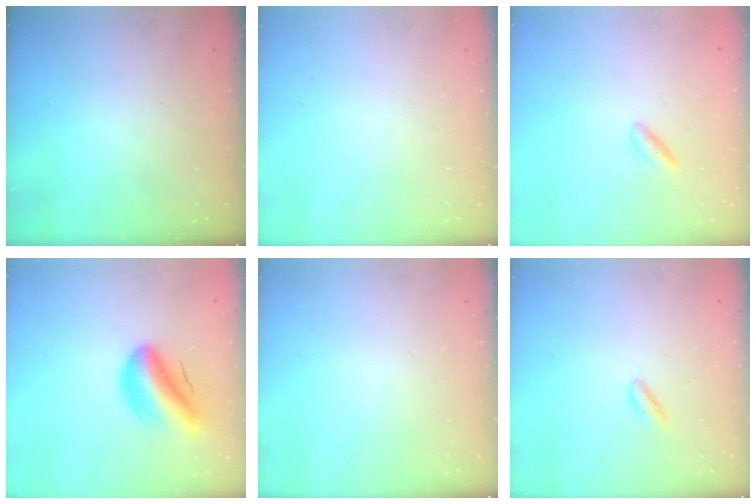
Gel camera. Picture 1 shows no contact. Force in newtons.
{"total": 0.0}
{"total": 3.5, "press": 3.0, "slide": 1.7}
{"total": 11.4, "press": 10.9, "slide": 3.3}
{"total": 0.0}
{"total": 4.4, "press": 4.1, "slide": 1.4}